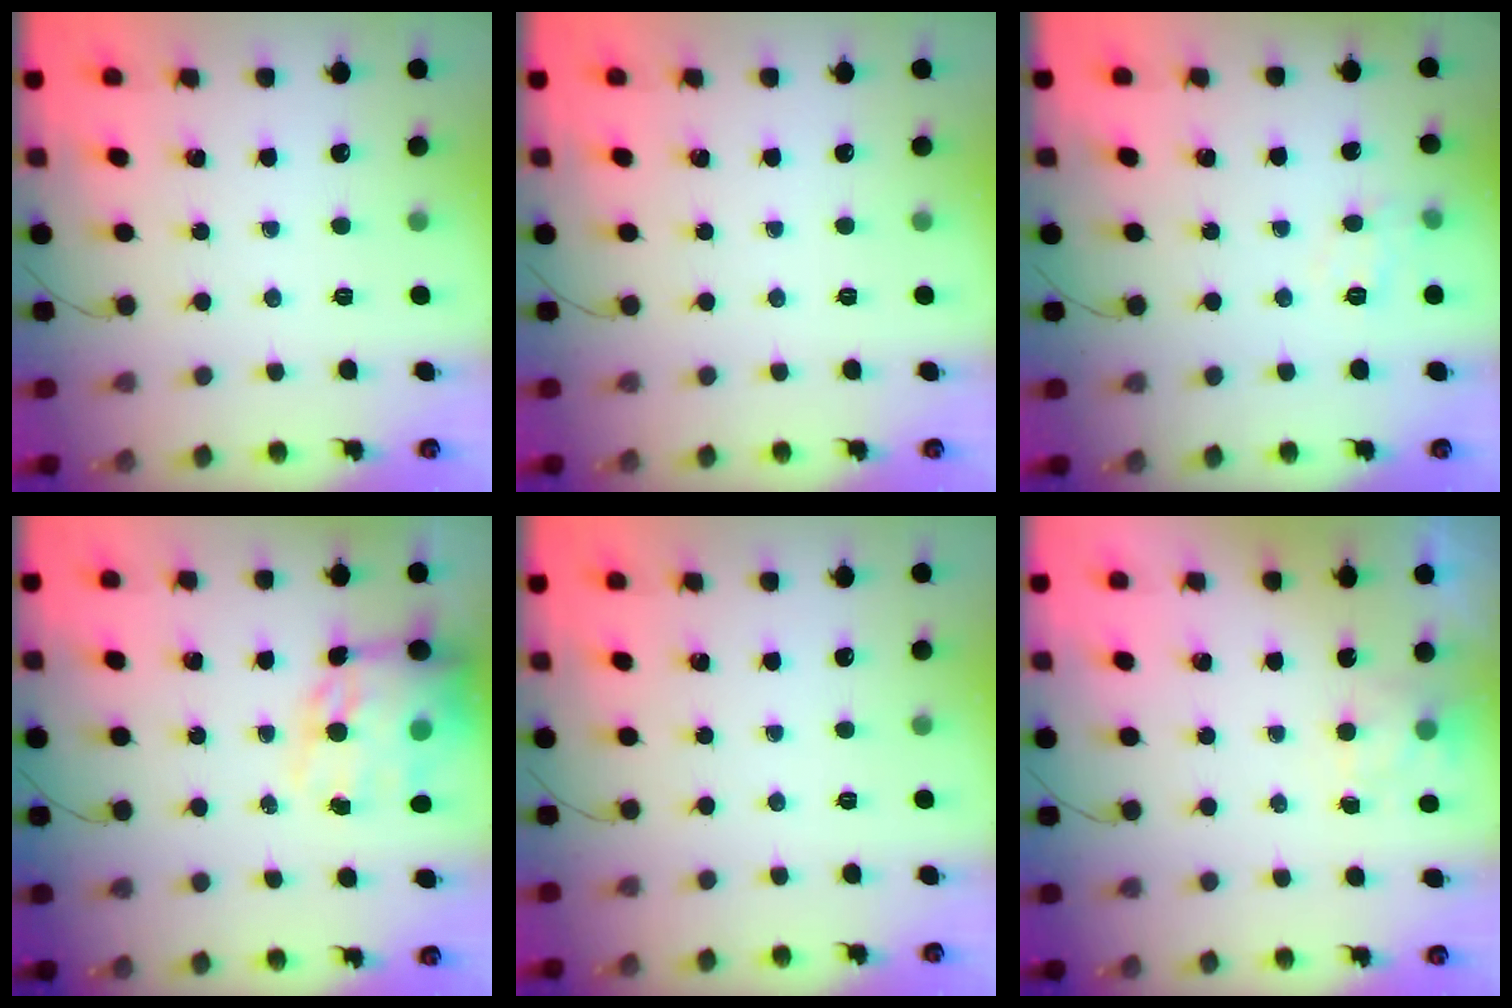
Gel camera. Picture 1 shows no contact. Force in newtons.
{"total": 0.0}
{"total": 7.6, "press": 7.5, "slide": 1.3}
{"total": 17.7, "press": 17.1, "slide": 4.8}
{"total": 0.0}
{"total": 3.0, "press": 2.7, "slide": 1.4}